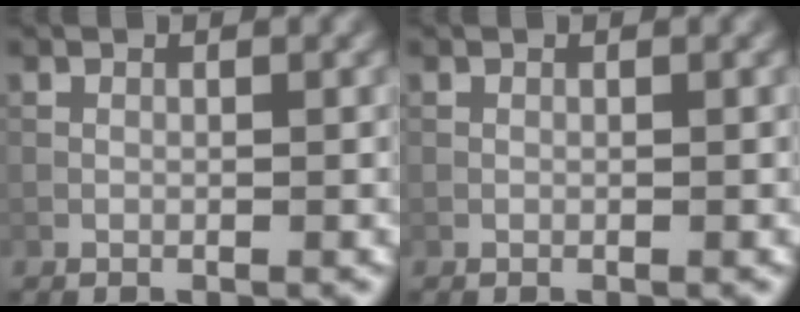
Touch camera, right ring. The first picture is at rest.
{"total": 0.0}